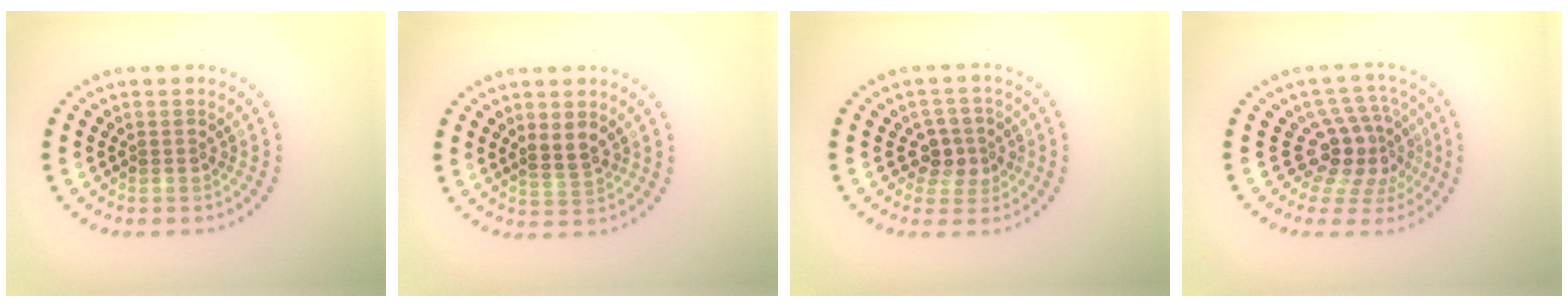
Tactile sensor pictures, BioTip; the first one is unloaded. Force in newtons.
{"total": 1.9, "press": 1.8, "slide": 0.7}
{"total": 2.4, "press": 2.2, "slide": 1.0}
{"total": 4.4, "press": 3.2, "slide": 2.9}